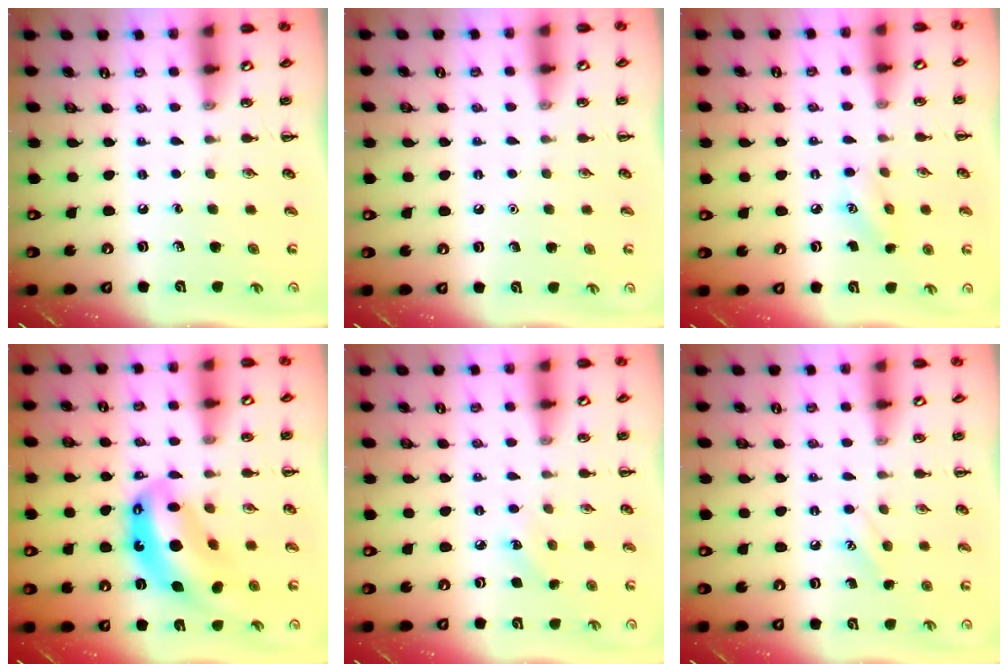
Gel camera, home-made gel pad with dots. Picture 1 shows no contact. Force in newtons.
{"total": 1.5, "press": 1.5, "slide": 0.2}
{"total": 5.7, "press": 5.6, "slide": 1.1}
{"total": 14.5, "press": 13.9, "slide": 4.1}
{"total": 4.3, "press": 4.2, "slide": 1.1}
{"total": 7.5, "press": 7.2, "slide": 2.2}